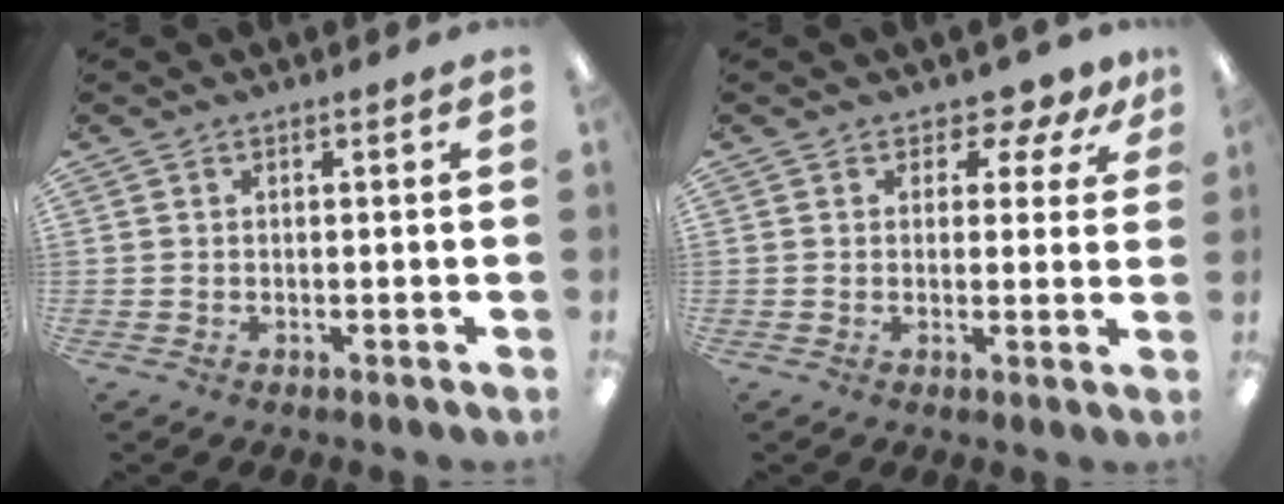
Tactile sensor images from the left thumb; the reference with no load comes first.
{"total": 4.1, "force": [2.7, 2.7, 1.6], "torque": [-0.021, -0.015, 0.044]}